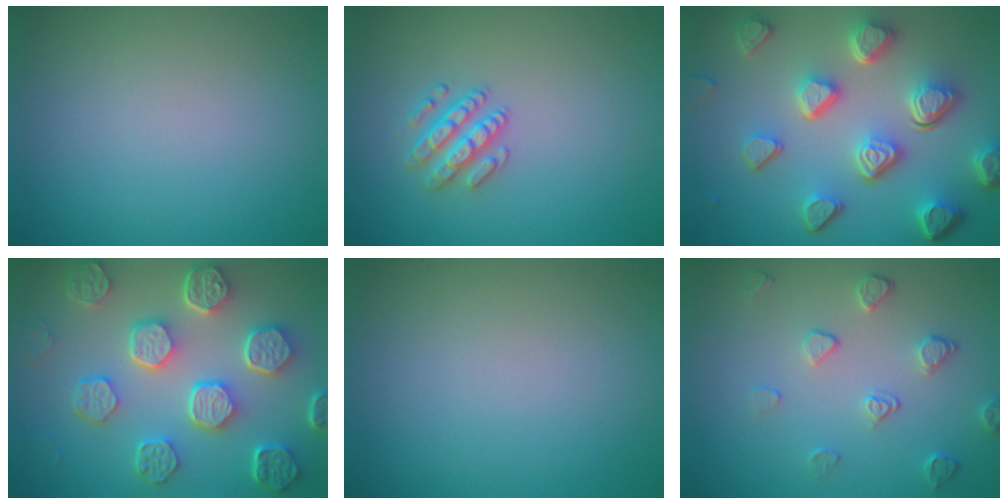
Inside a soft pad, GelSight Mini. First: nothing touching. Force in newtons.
{"total": 2.5, "press": 2.4, "slide": 0.5}
{"total": 7.5, "press": 5.6, "slide": 5.1}
{"total": 8.0, "press": 6.1, "slide": 5.2}
{"total": 0.0}
{"total": 2.1, "press": 1.4, "slide": 1.5}